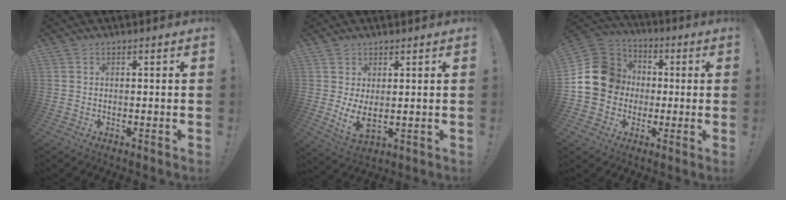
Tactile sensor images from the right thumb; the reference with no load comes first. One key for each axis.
{"total": 5.8, "fx": 1.6, "fy": 2.9, "fz": 4.8, "tx": -0.075, "ty": -0.023, "tz": 0.033}
{"total": 17.7, "fx": 1.3, "fy": 15.7, "fz": 8.0, "tx": -0.129, "ty": 0.010, "tz": 0.044}